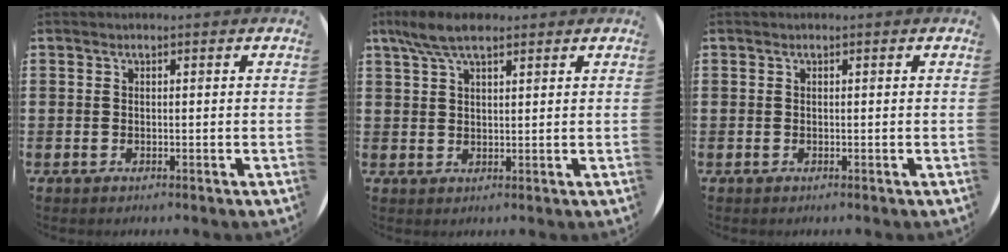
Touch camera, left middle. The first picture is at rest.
{"total": 5.5, "force": [3.9, 1.8, 3.4], "torque": [-0.075, 0.004, 0.072]}
{"total": 0.0}